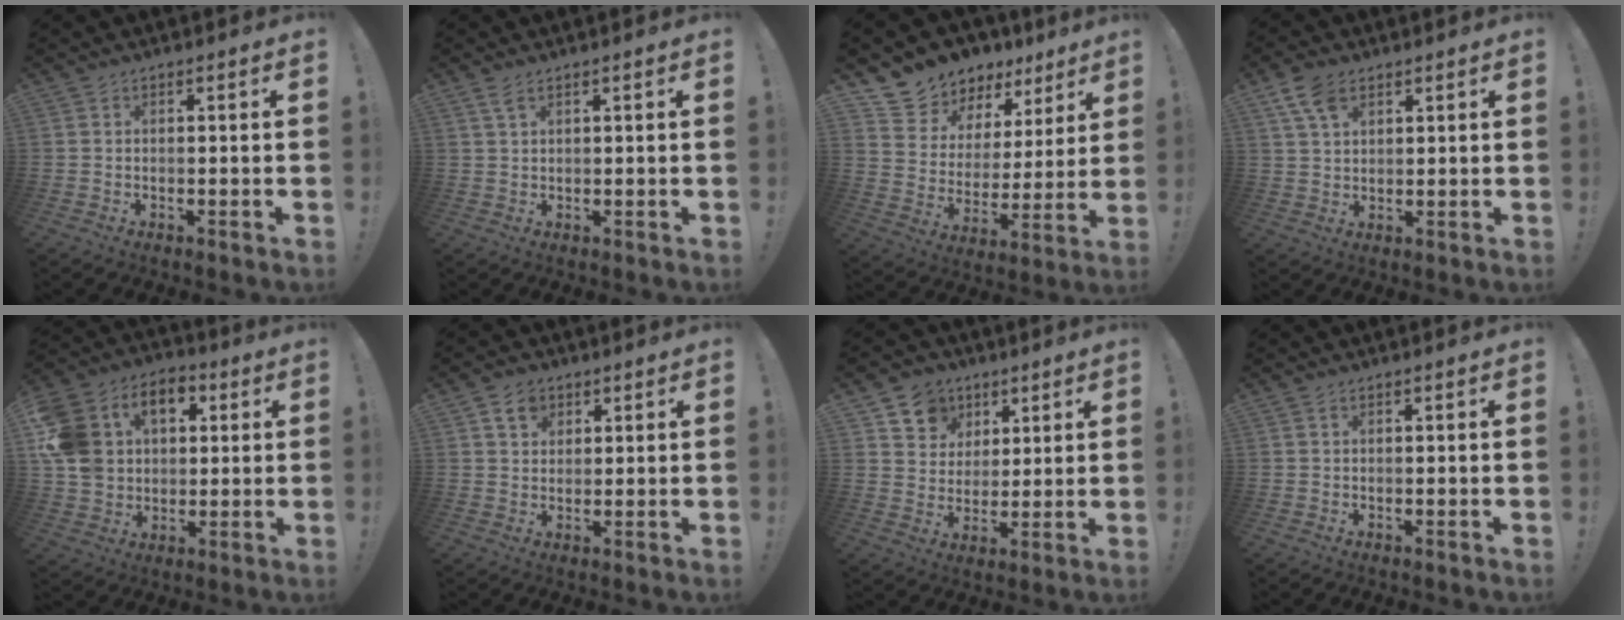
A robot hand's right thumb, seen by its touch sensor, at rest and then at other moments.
{"total": 3.0, "force": [1.9, 1.2, 1.9], "torque": [-0.033, -0.007, 0.034]}
{"total": 10.2, "force": [8.7, 5.3, 0.7], "torque": [-0.031, -0.079, 0.164]}
{"total": 7.5, "force": [4.3, 4.4, 4.3], "torque": [-0.078, -0.010, 0.084]}
{"total": 18.1, "force": [4.8, 13.9, 10.5], "torque": [-0.195, -0.008, 0.090]}
{"total": 5.4, "force": [3.0, 4.1, 2.0], "torque": [-0.032, -0.005, 0.054]}
{"total": 9.7, "force": [5.0, 8.1, 1.9], "torque": [-0.029, -0.034, 0.101]}
{"total": 0.0}